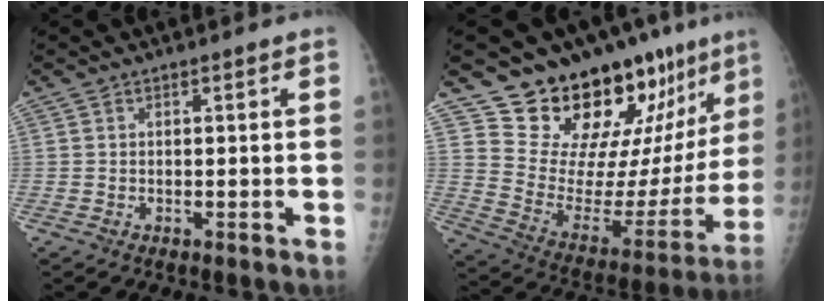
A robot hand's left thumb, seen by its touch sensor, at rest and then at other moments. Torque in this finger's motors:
{"motor_torque": [1.90, 1.88, -0.34, -0.50, 0.03]}